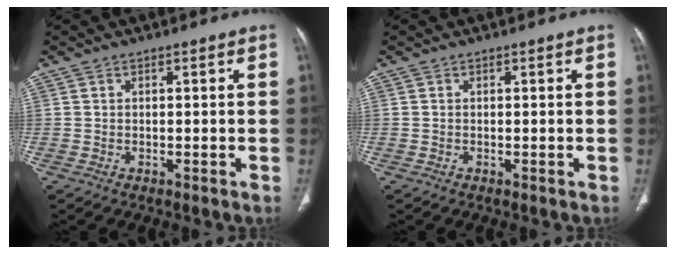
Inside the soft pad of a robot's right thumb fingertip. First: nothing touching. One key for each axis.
{"total": 0.0}